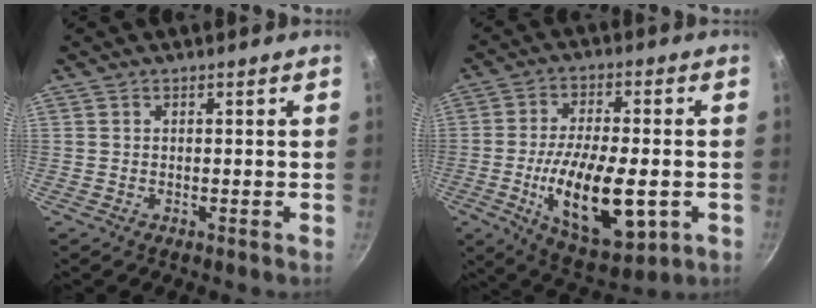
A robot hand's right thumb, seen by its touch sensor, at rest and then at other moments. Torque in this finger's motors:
{"motor_torque": [0.26, 0.99, 1.08, -1.08, 0.47]}